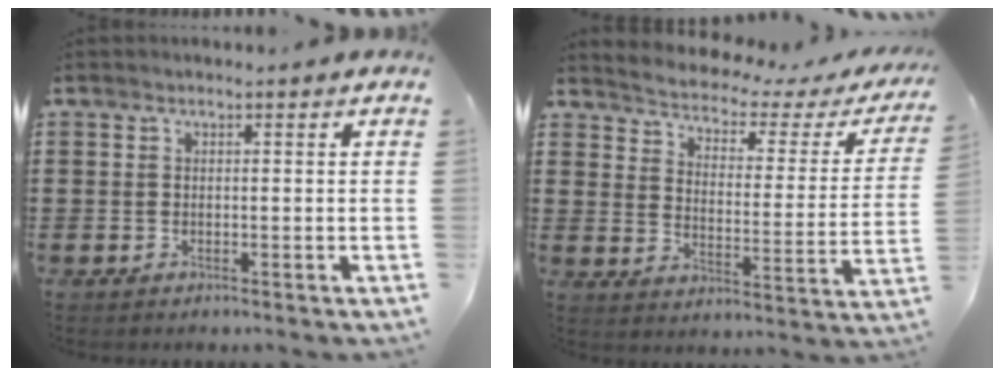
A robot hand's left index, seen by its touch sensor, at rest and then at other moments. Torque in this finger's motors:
{"motor_torque": [1.07, -1.07, -0.14, -0.16]}